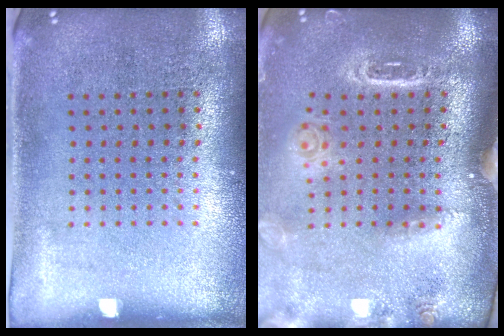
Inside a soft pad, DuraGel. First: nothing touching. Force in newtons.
{"total": 1.8, "press": 1.7, "slide": 0.6}